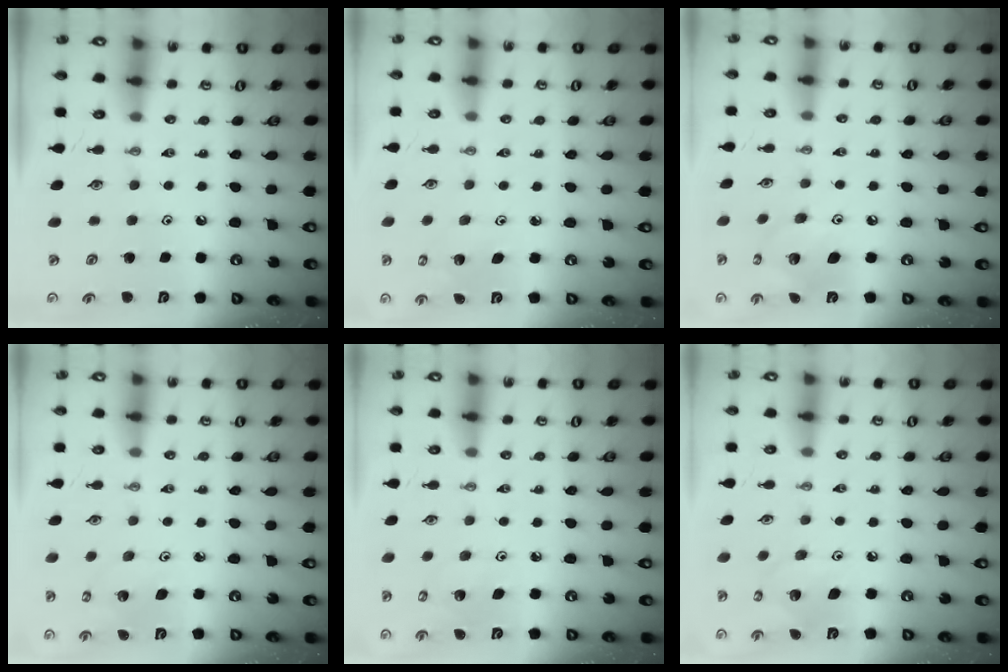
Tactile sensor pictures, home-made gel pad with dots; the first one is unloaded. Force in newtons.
{"total": 2.5, "press": 2.5, "slide": 0.2}
{"total": 9.2, "press": 9.2, "slide": 0.5}
{"total": 2.6, "press": 2.6, "slide": 0.2}
{"total": 4.0, "press": 4.0, "slide": 0.3}
{"total": 6.1, "press": 6.1, "slide": 0.4}